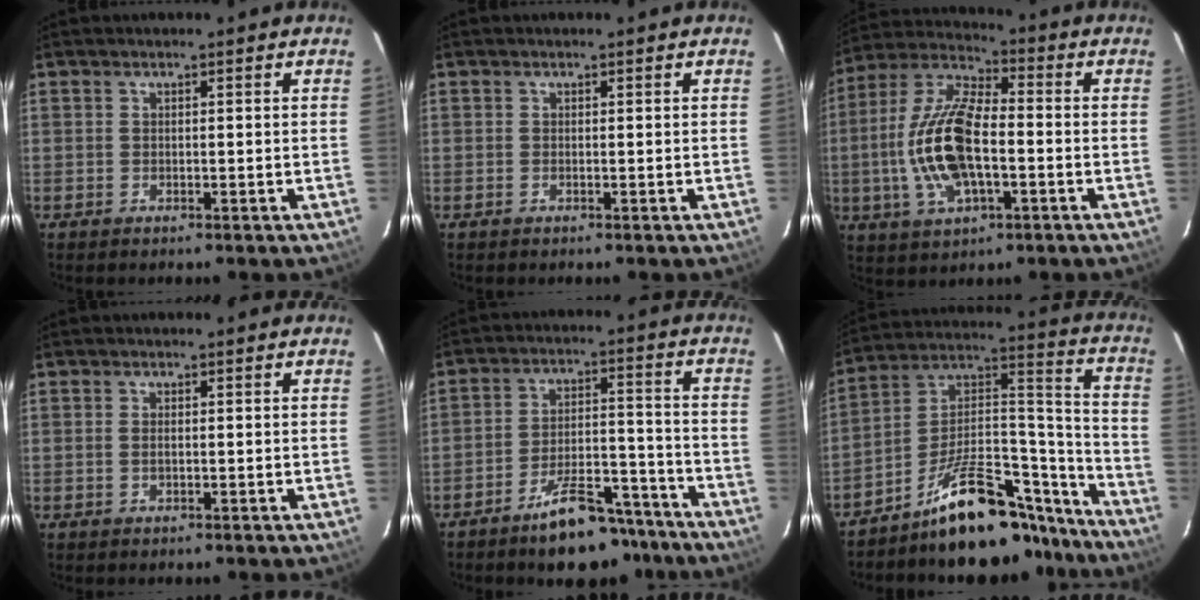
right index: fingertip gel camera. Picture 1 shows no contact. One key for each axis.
{"total": 0.0}
{"total": 16.7, "fx": -2.8, "fy": 7.2, "fz": 14.8, "tx": -0.310, "ty": 0.004, "tz": -0.054}
{"total": 1.2, "fx": -0.1, "fy": 0.6, "fz": 1.1, "tx": -0.022, "ty": 0.001, "tz": -0.003}
{"total": 14.3, "fx": -11.4, "fy": 5.2, "fz": 6.9, "tx": -0.116, "ty": 0.029, "tz": -0.160}
{"total": 21.5, "fx": -17.3, "fy": 7.3, "fz": 10.6, "tx": -0.148, "ty": 0.062, "tz": -0.258}